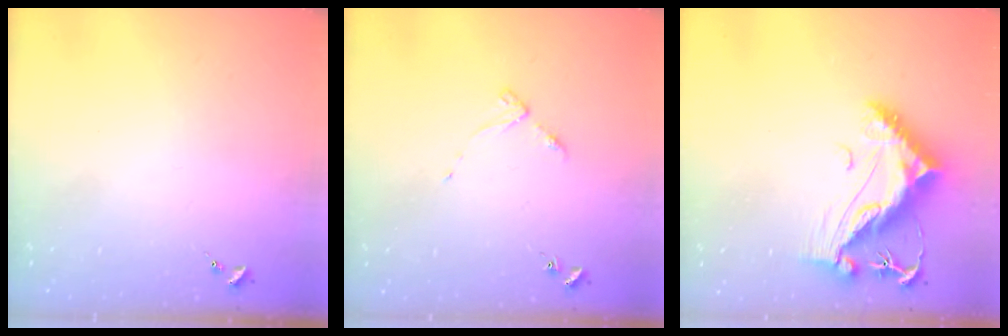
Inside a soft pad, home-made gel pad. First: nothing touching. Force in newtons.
{"total": 3.3, "press": 3.3, "slide": 0.4}
{"total": 13.5, "press": 13.4, "slide": 1.3}